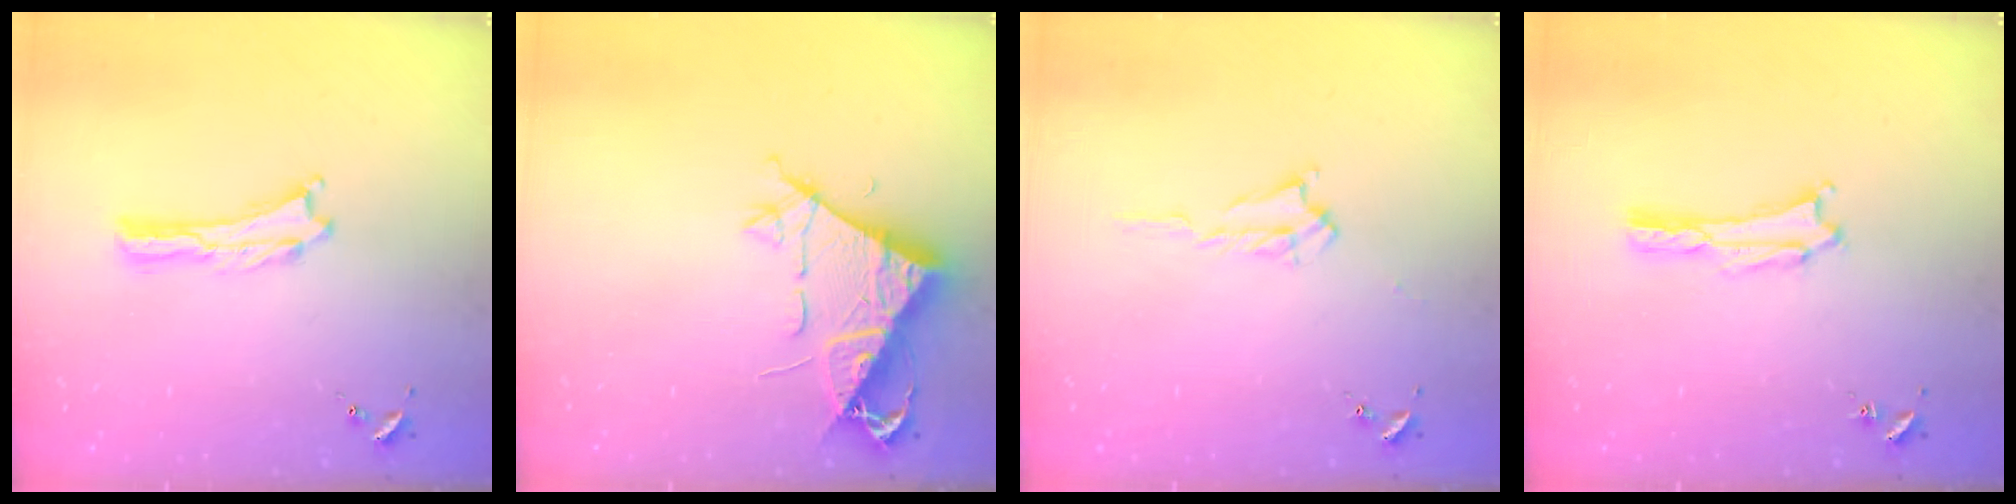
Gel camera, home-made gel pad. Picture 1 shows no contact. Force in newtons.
{"total": 8.2, "press": 8.1, "slide": 1.2}
{"total": 1.7, "press": 1.7, "slide": 0.3}
{"total": 1.6, "press": 1.6, "slide": 0.2}